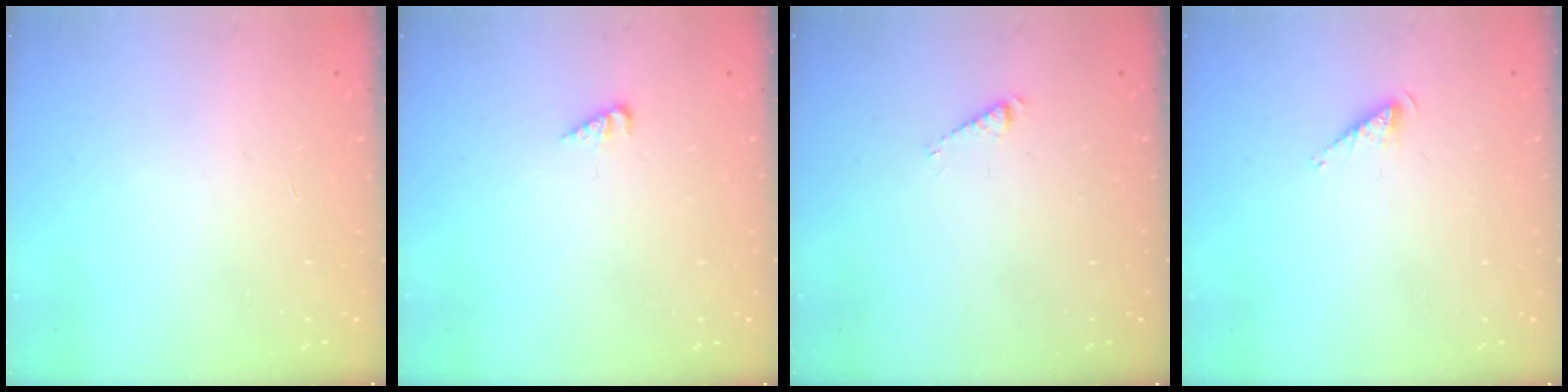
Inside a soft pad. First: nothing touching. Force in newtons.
{"total": 2.6, "press": 2.6, "slide": 0.2}
{"total": 2.9, "press": 2.9, "slide": 0.3}
{"total": 2.6, "press": 2.6, "slide": 0.4}